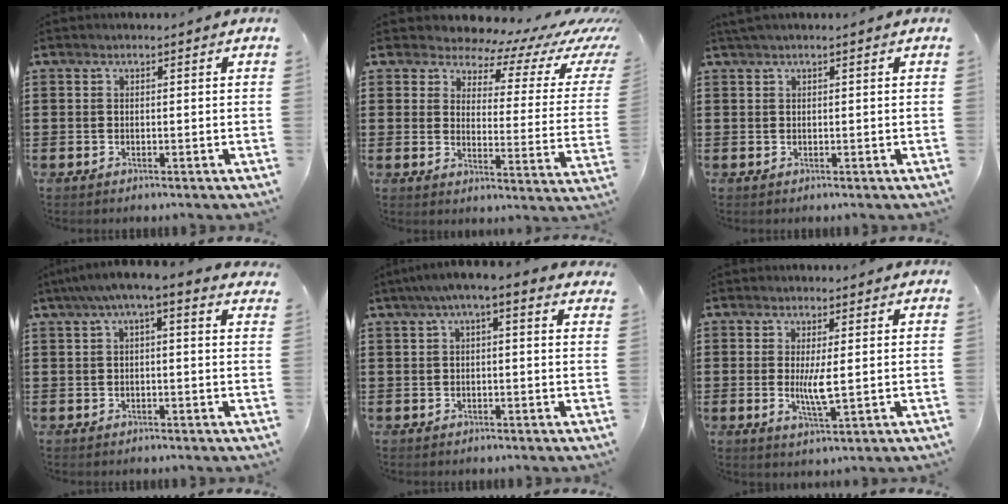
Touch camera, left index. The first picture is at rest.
{"total": 5.6, "force": [5.0, 2.1, 1.6], "torque": [-0.045, -0.039, 0.081]}
{"total": 0.7, "force": [0.4, -0.1, 0.6], "torque": [-0.009, -0.002, 0.009]}
{"total": 3.1, "force": [1.1, 0.4, 2.9], "torque": [-0.057, 0.003, 0.016]}
{"total": 2.7, "force": [1.0, 0.4, 2.5], "torque": [-0.048, 0.005, 0.016]}
{"total": 4.4, "force": [0.2, 0.7, 4.3], "torque": [-0.087, -0.005, 0.000]}